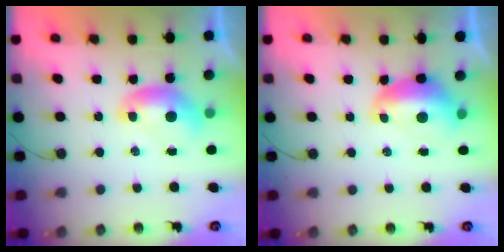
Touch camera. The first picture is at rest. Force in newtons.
{"total": 2.9, "press": 2.7, "slide": 0.8}